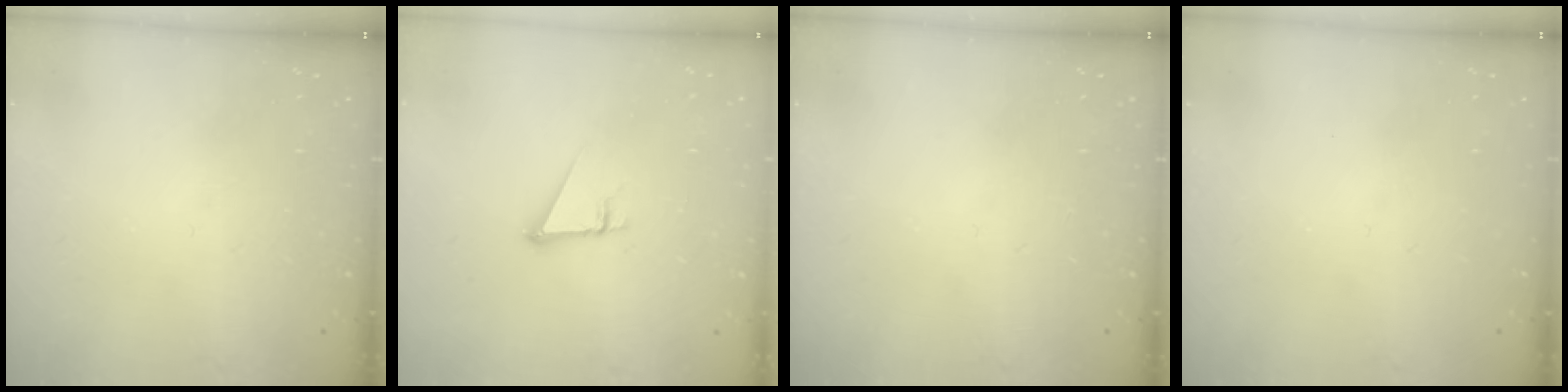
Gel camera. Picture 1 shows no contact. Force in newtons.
{"total": 3.6, "press": 3.6, "slide": 0.3}
{"total": 0.0}
{"total": 0.0}